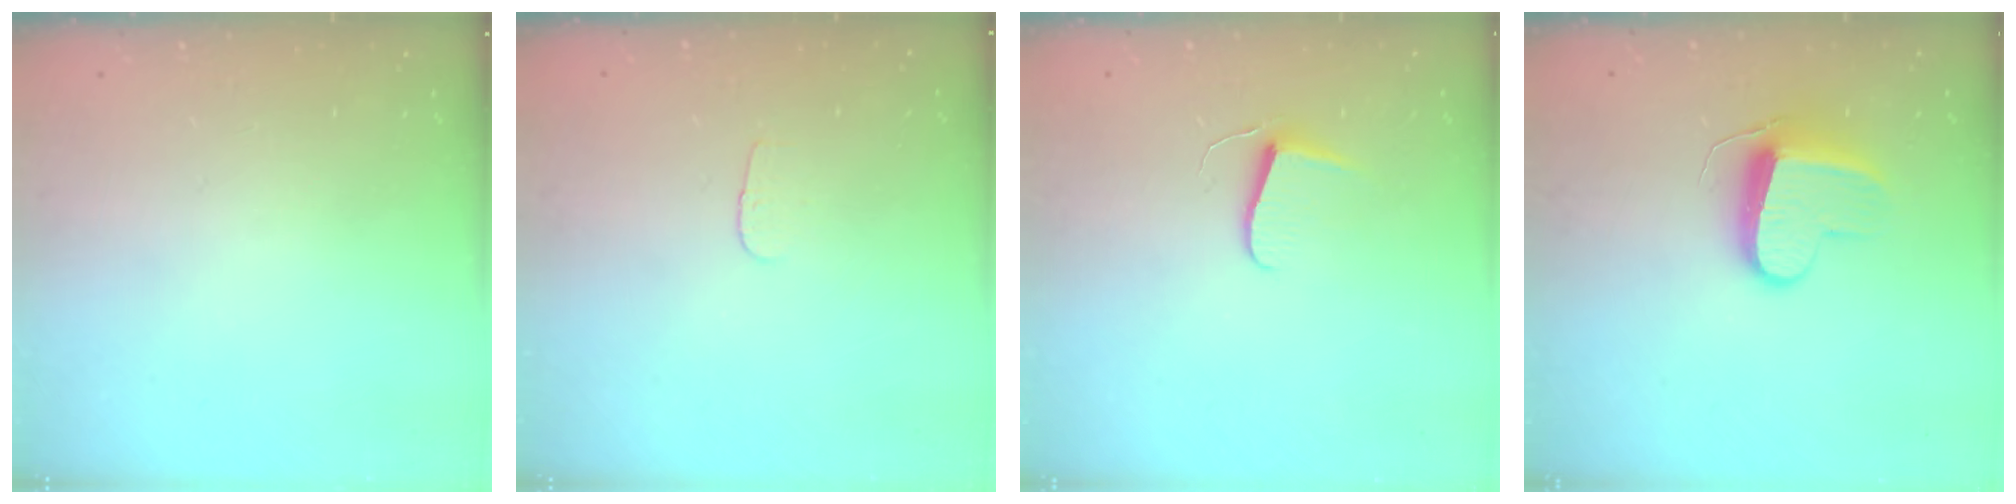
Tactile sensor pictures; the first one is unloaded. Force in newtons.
{"total": 2.9, "press": 2.8, "slide": 0.3}
{"total": 6.2, "press": 6.1, "slide": 0.6}
{"total": 9.4, "press": 9.4, "slide": 0.2}